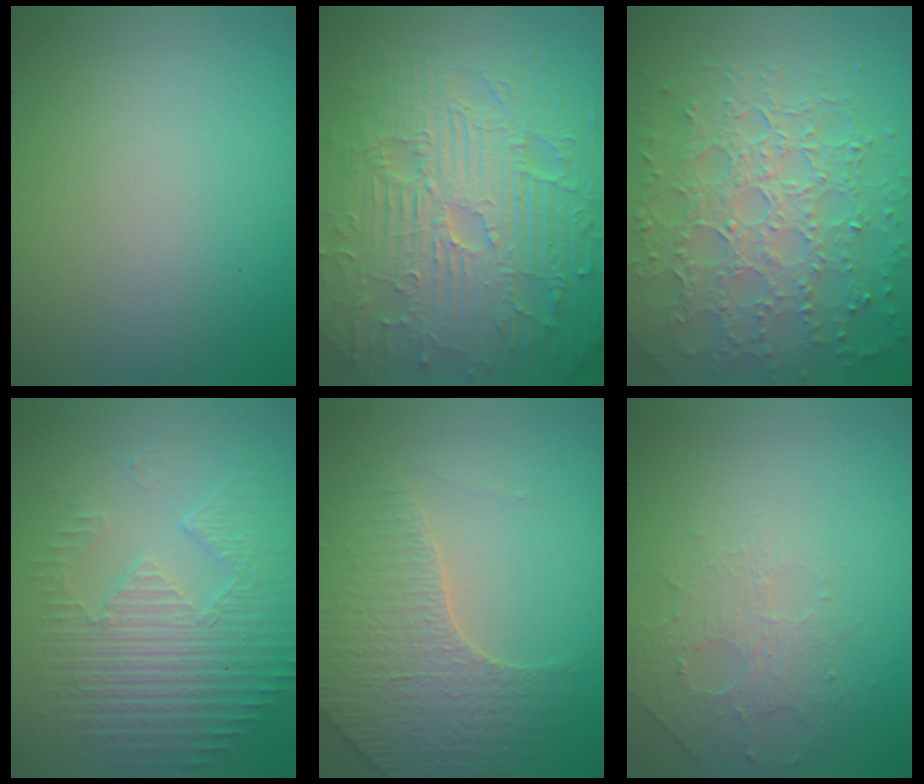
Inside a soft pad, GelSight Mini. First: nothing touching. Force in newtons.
{"total": 11.4, "press": 7.4, "slide": 8.7}
{"total": 7.7, "press": 5.4, "slide": 5.4}
{"total": 5.5, "press": 3.6, "slide": 4.1}
{"total": 3.7, "press": 3.6, "slide": 1.0}
{"total": 1.6, "press": 1.2, "slide": 1.0}